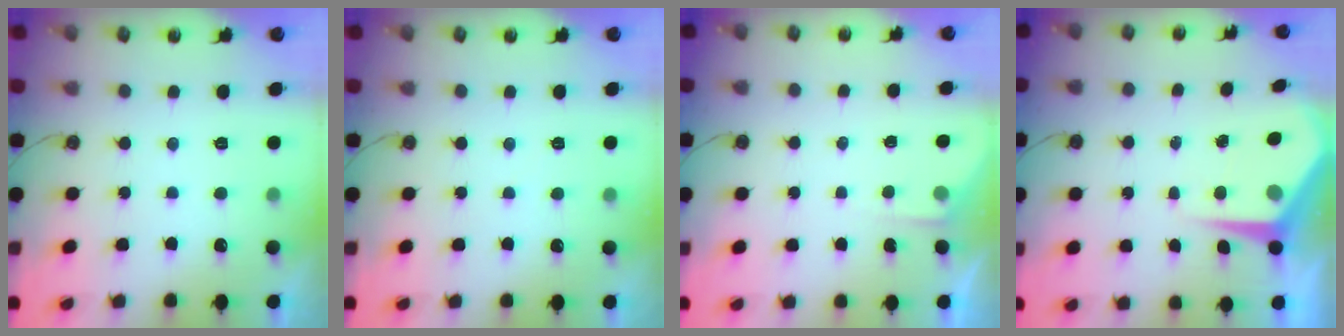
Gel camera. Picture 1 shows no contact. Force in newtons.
{"total": 2.9, "press": 2.9, "slide": 0.5}
{"total": 3.0, "press": 2.9, "slide": 0.5}
{"total": 5.3, "press": 5.3, "slide": 0.1}